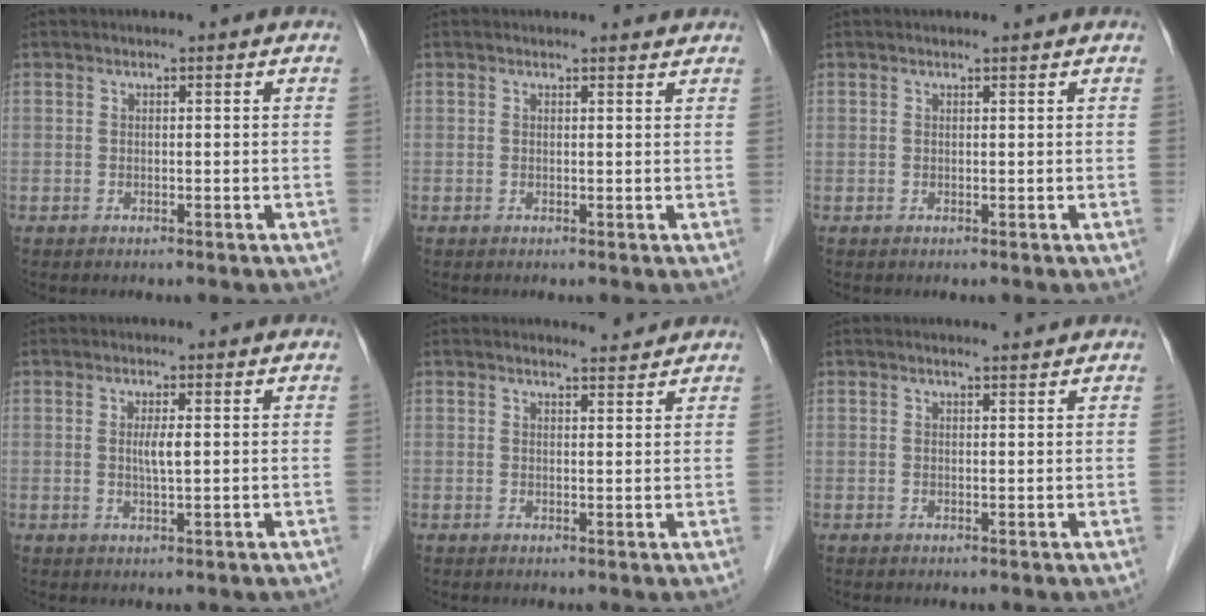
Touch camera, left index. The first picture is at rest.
{"total": 1.9, "force": [1.9, 0.5, 0.1], "torque": [-0.006, -0.003, 0.016]}
{"total": 0.7, "force": [0.6, -0.1, 0.2], "torque": [-0.008, 0.001, 0.011]}
{"total": 2.2, "force": [0.2, 0.1, 2.2], "torque": [-0.043, -0.003, 0.004]}
{"total": 2.1, "force": [2.1, 0.2, 0.0], "torque": [-0.007, -0.008, 0.029]}
{"total": 1.3, "force": [1.3, 0.0, 0.2], "torque": [-0.008, -0.002, 0.021]}